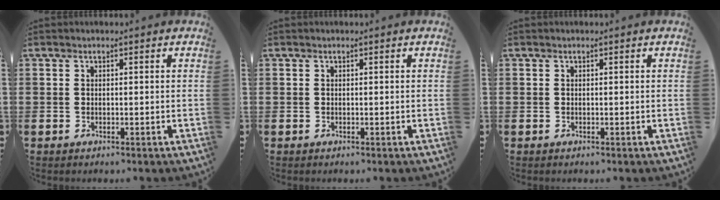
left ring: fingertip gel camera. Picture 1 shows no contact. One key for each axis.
{"total": 0.0}
{"total": 0.0}